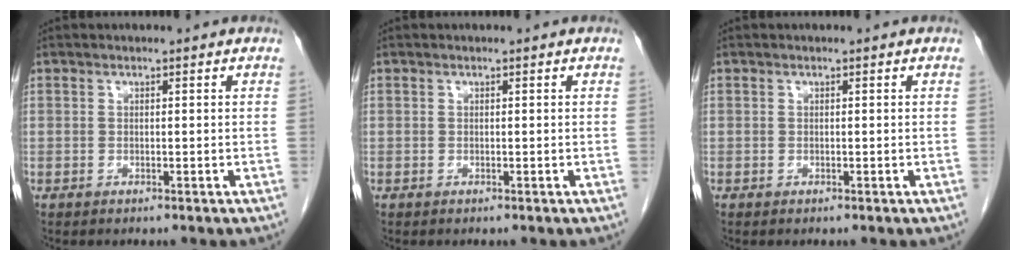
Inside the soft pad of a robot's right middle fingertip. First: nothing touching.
{"total": 0.0}
{"total": 0.0}